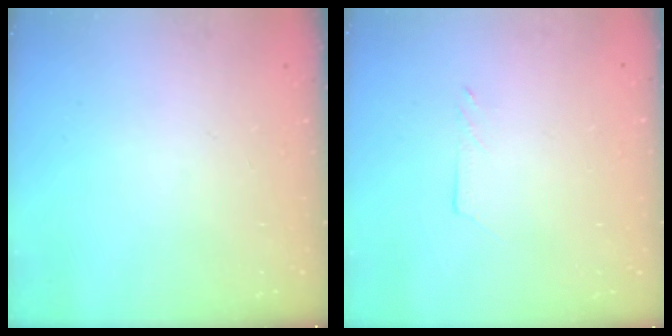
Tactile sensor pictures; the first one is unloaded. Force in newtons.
{"total": 2.2, "press": 2.2, "slide": 0.2}